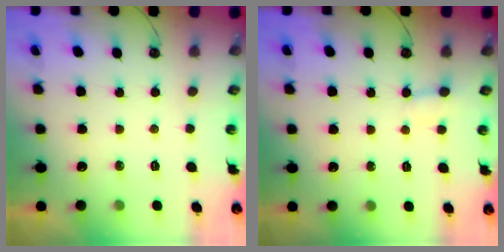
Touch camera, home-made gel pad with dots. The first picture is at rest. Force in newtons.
{"total": 2.7, "press": 2.7, "slide": 0.5}